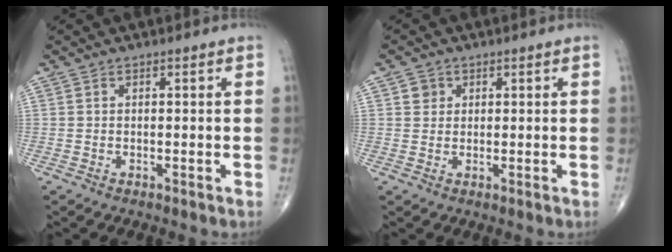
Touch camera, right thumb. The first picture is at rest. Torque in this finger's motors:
{"motor_torque": [0.49, 0.51, 0.18, -0.02, -0.03]}